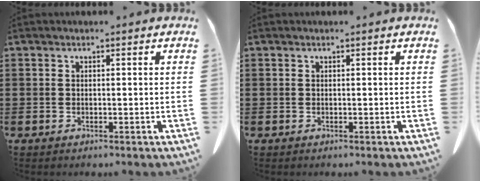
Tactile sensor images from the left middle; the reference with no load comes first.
{"total": 0.0}